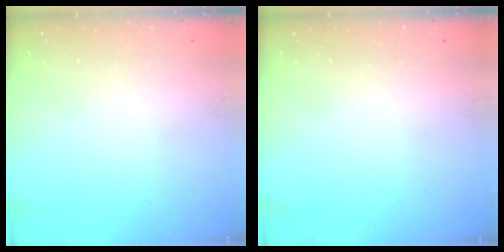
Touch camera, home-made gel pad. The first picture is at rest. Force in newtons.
{"total": 0.0}